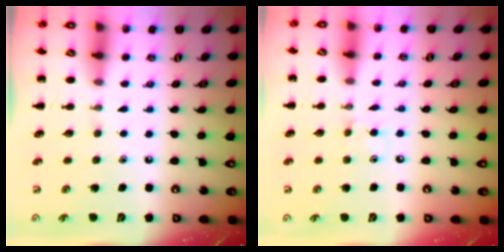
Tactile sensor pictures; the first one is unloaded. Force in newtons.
{"total": 3.6, "press": 3.4, "slide": 1.3}